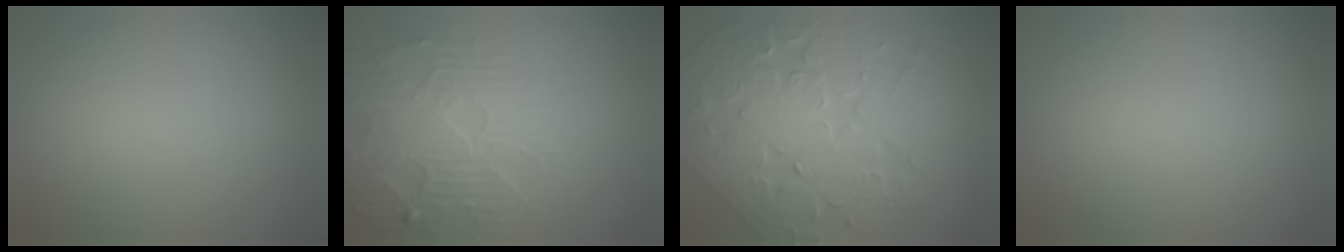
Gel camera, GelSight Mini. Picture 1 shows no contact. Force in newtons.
{"total": 4.6, "press": 4.3, "slide": 1.7}
{"total": 7.5, "press": 6.5, "slide": 3.6}
{"total": 0.0}